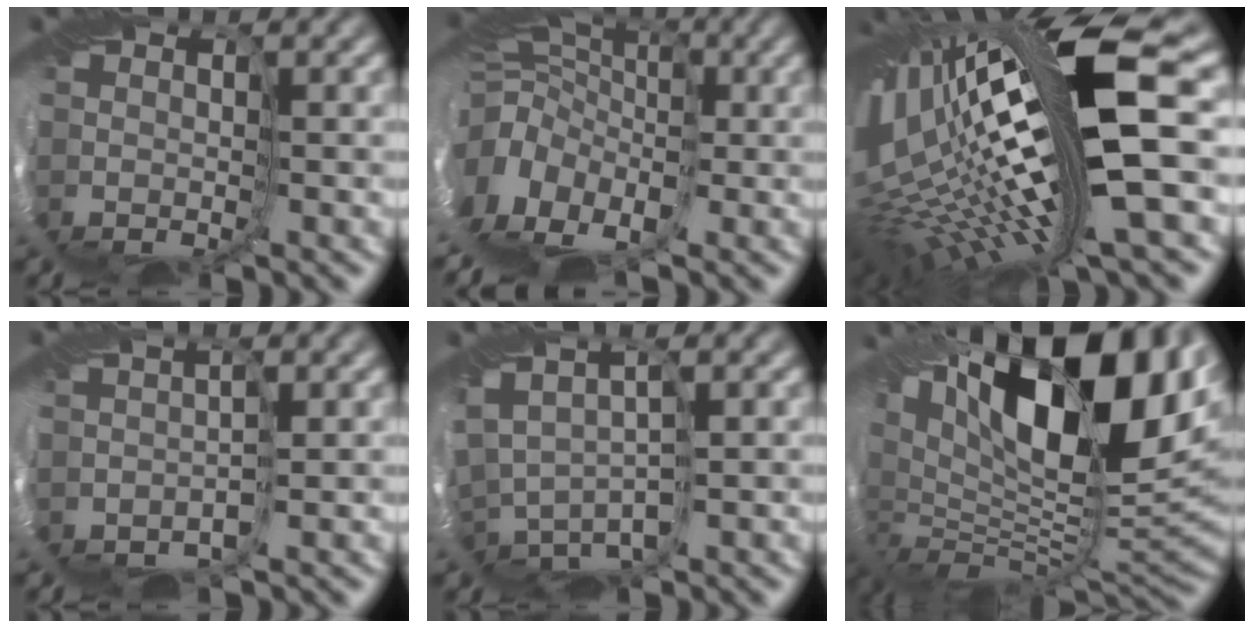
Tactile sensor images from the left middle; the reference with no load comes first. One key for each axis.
{"total": 7.8, "fx": -4.0, "fy": 5.2, "fz": 4.3, "tx": -0.116, "ty": 0.020, "tz": -0.046}
{"total": 16.8, "fx": 0.5, "fy": 3.5, "fz": 16.4, "tx": -0.293, "ty": -0.021, "tz": 0.017}
{"total": 1.5, "fx": -1.4, "fy": 0.5, "fz": -0.2, "tx": -0.011, "ty": -0.003, "tz": -0.017}
{"total": 2.1, "fx": 0.0, "fy": 1.3, "fz": 1.6, "tx": -0.066, "ty": 0.007, "tz": 0.019}
{"total": 16.1, "fx": 5.4, "fy": 7.6, "fz": 13.2, "tx": -0.256, "ty": 0.025, "tz": 0.102}